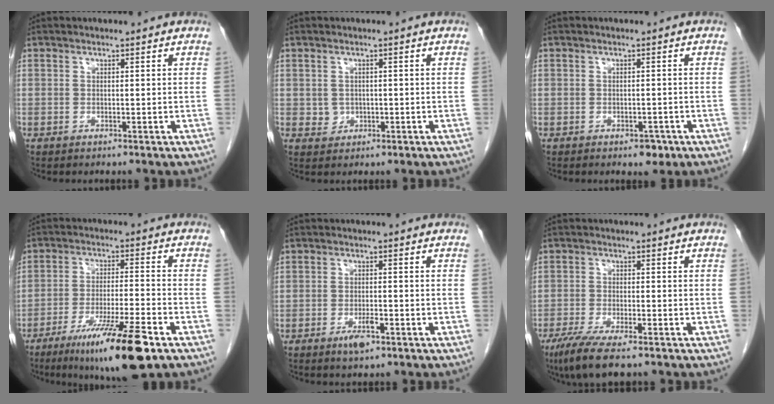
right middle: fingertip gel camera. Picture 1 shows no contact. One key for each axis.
{"total": 1.6, "fx": 0.0, "fy": 1.5, "fz": 0.6, "tx": -0.014, "ty": -0.001, "tz": 0.006}
{"total": 2.0, "fx": -1.2, "fy": 1.1, "fz": 1.2, "tx": -0.016, "ty": 0.000, "tz": -0.008}
{"total": 13.9, "fx": -8.3, "fy": 0.5, "fz": 11.2, "tx": -0.191, "ty": -0.036, "tz": -0.136}
{"total": 3.0, "fx": -1.7, "fy": 0.8, "fz": 2.3, "tx": -0.040, "ty": 0.000, "tz": -0.028}
{"total": 8.3, "fx": -5.9, "fy": 1.3, "fz": 5.6, "tx": -0.101, "ty": -0.023, "tz": -0.095}